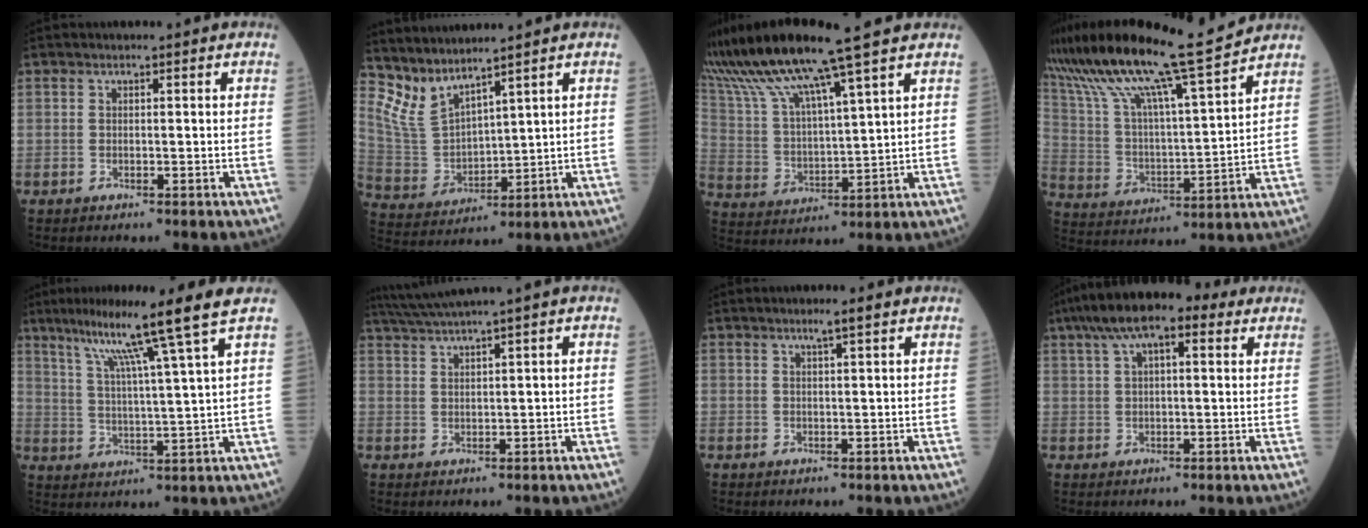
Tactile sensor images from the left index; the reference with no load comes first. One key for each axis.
{"total": 6.9, "fx": 6.4, "fy": 0.7, "fz": 2.4, "tx": -0.076, "ty": -0.007, "tz": 0.152}
{"total": 15.9, "fx": 12.6, "fy": -1.0, "fz": 9.8, "tx": -0.187, "ty": 0.019, "tz": 0.234}
{"total": 21.1, "fx": 17.7, "fy": 0.0, "fz": 11.6, "tx": -0.216, "ty": 0.010, "tz": 0.309}
{"total": 11.5, "fx": 7.9, "fy": -2.8, "fz": 7.9, "tx": -0.125, "ty": 0.007, "tz": 0.124}
{"total": 5.0, "fx": 4.1, "fy": -1.9, "fz": 2.3, "tx": -0.050, "ty": 0.009, "tz": 0.084}
{"total": 1.9, "fx": 1.3, "fy": -0.3, "fz": 1.4, "tx": -0.026, "ty": 0.004, "tz": 0.024}
{"total": 12.3, "fx": 7.5, "fy": 4.0, "fz": 8.9, "tx": -0.158, "ty": 0.054, "tz": 0.122}